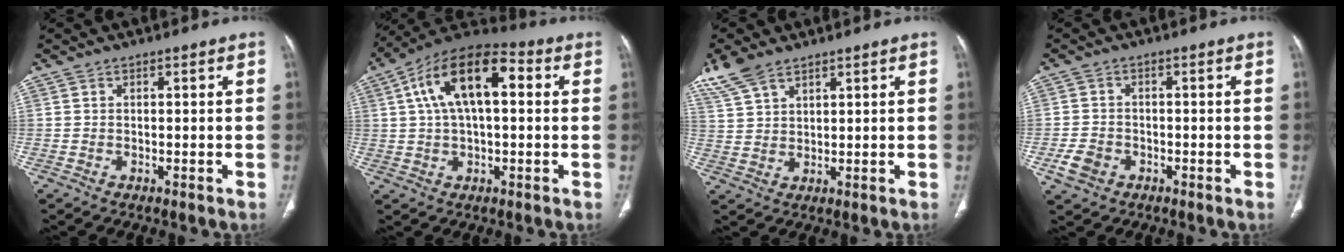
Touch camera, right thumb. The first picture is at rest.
{"total": 15.9, "force": [3.6, 7.8, 13.4], "torque": [-0.227, 0.032, 0.053]}
{"total": 6.7, "force": [5.1, 2.8, 3.3], "torque": [-0.071, -0.005, 0.113]}
{"total": 4.0, "force": [-1.8, 3.1, 1.8], "torque": [-0.035, 0.008, -0.028]}